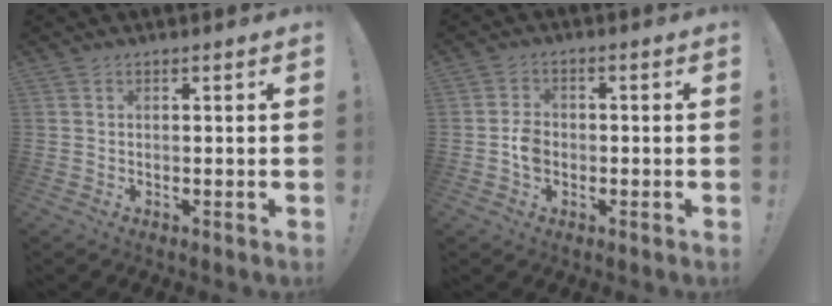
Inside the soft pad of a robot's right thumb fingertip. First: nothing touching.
{"total": 4.7, "force": [-1.4, 3.6, 2.7], "torque": [-0.036, 0.007, -0.026]}